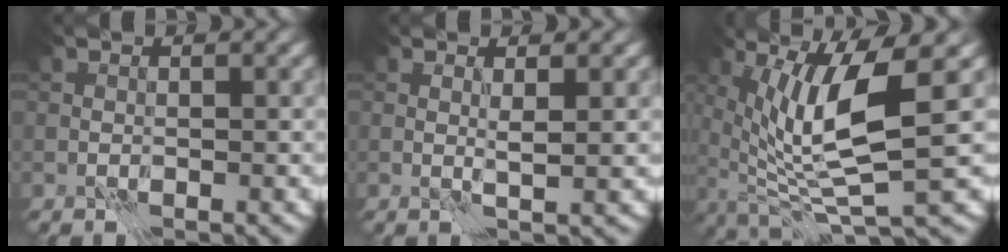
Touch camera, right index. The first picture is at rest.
{"total": 1.1, "force": [0.5, -0.5, 0.8], "torque": [-0.013, 0.000, 0.006]}
{"total": 7.6, "force": [2.2, 1.3, 7.1], "torque": [-0.132, -0.003, 0.043]}